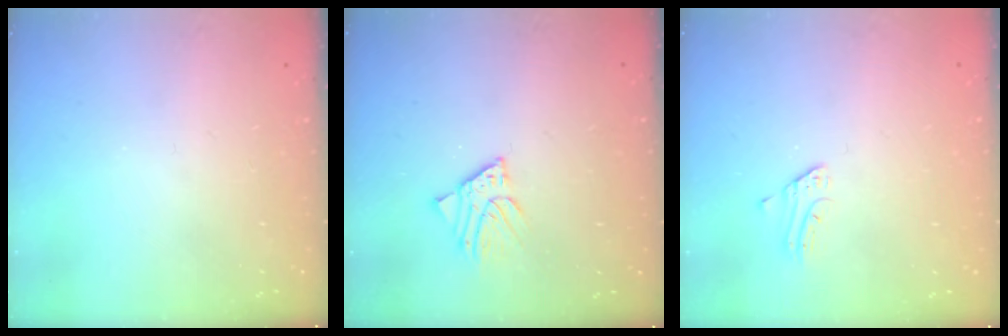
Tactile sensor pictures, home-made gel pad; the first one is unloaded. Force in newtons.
{"total": 3.9, "press": 3.8, "slide": 0.4}
{"total": 2.2, "press": 2.2, "slide": 0.2}